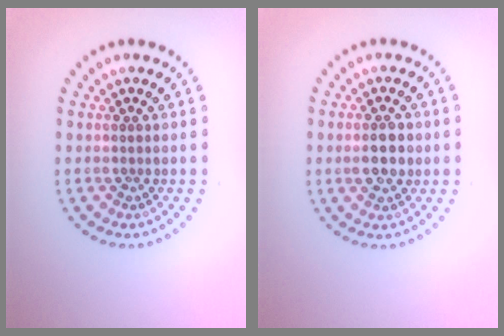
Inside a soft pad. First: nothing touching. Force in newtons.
{"total": 2.8, "press": 2.8, "slide": 0.0}